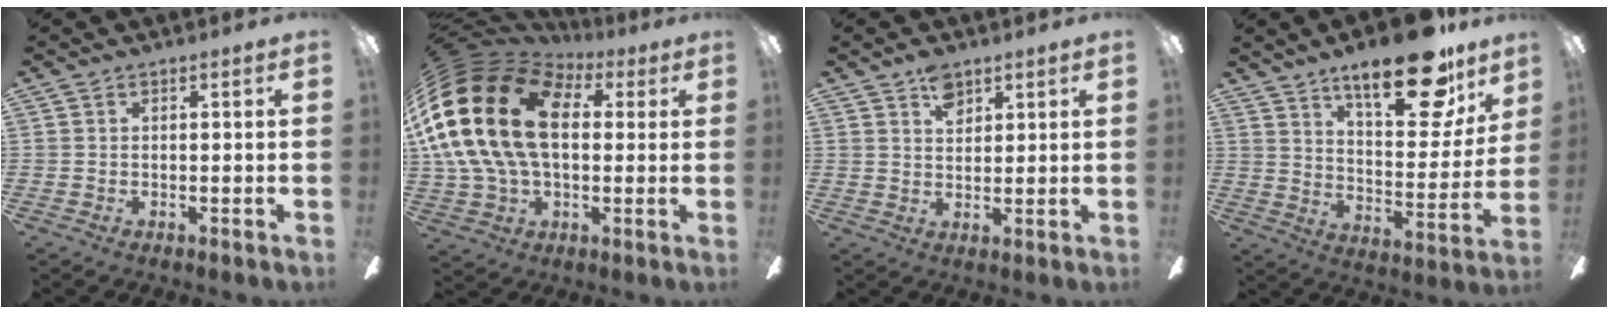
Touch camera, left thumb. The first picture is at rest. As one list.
[{"total": 27.4, "force": [4.2, 18.2, 20.1], "torque": [-0.425, 0.003, 0.072]}, {"total": 8.4, "force": [5.4, 5.2, 3.7], "torque": [-0.050, -0.020, 0.098]}, {"total": 21.5, "force": [15.4, 7.3, 13.1], "torque": [-0.186, -0.095, 0.250]}]